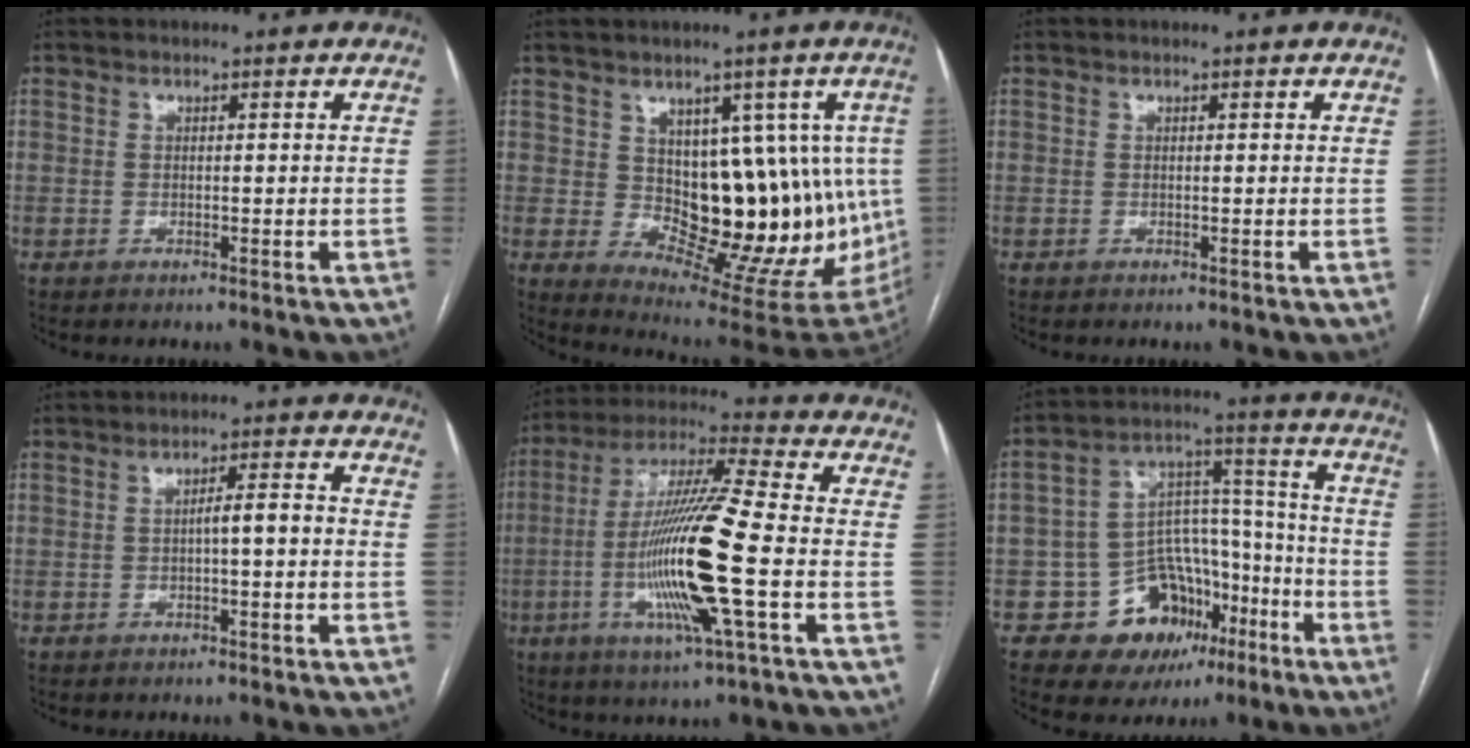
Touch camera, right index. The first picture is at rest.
{"total": 14.5, "force": [1.2, 7.8, 12.2], "torque": [-0.135, 0.011, 0.034]}
{"total": 0.0}
{"total": 3.2, "force": [-0.6, 0.4, 3.1], "torque": [-0.048, 0.009, -0.007]}
{"total": 18.2, "force": [-3.8, 0.3, 17.8], "torque": [-0.358, -0.011, -0.077]}
{"total": 14.1, "force": [-7.4, 10.3, 6.0], "torque": [-0.072, 0.063, -0.102]}